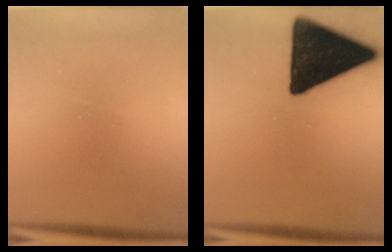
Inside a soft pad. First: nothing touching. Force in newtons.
{"total": 19.3}